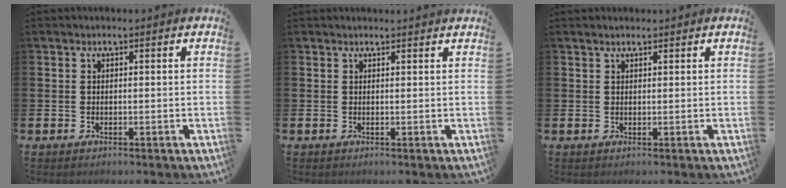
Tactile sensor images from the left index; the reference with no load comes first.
{"total": 0.6, "force": [0.6, -0.1, 0.0], "torque": [0.014, -0.007, 0.008]}
{"total": 1.1, "force": [1.0, 0.2, 0.3], "torque": [-0.003, 0.000, 0.017]}